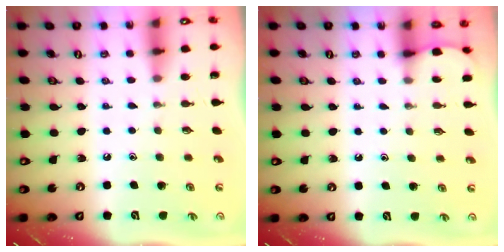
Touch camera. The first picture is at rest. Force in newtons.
{"total": 2.4, "press": 2.4, "slide": 0.2}